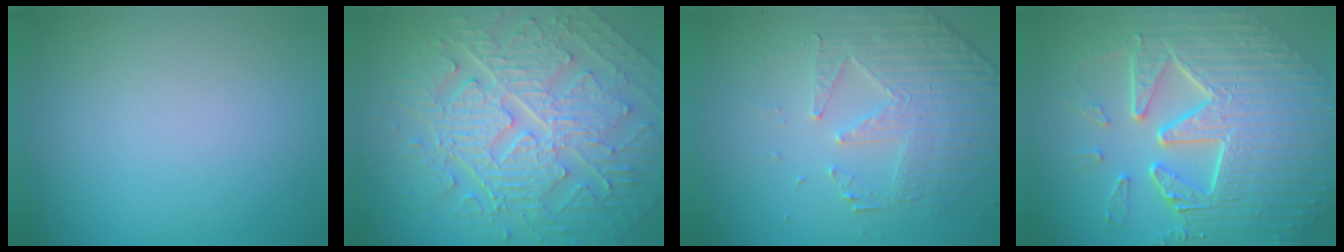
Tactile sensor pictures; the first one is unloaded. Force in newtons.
{"total": 10.2, "press": 7.0, "slide": 7.5}
{"total": 4.9, "press": 3.8, "slide": 3.0}
{"total": 10.3, "press": 7.0, "slide": 7.5}